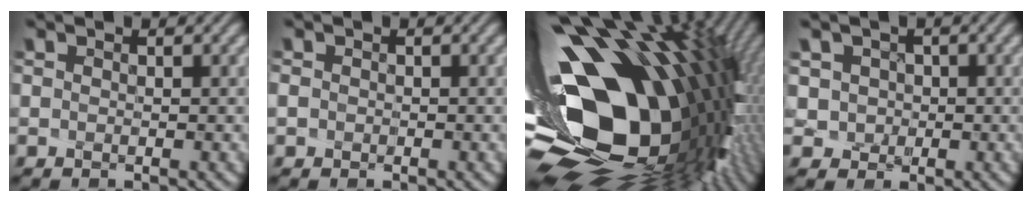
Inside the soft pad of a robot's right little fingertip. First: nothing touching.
{"total": 0.6, "force": [-0.1, 0.5, -0.1], "torque": [-0.002, 0.007, -0.012]}
{"total": 18.1, "force": [-1.4, 13.0, 12.4], "torque": [-0.240, -0.047, -0.002]}
{"total": 3.0, "force": [0.6, 2.9, 0.5], "torque": [-0.021, 0.010, 0.004]}